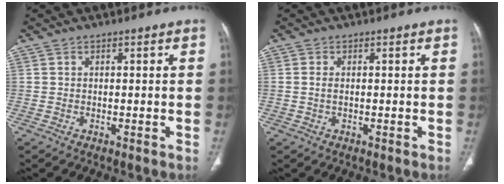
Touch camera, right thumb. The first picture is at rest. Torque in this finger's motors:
{"motor_torque": [-0.06, -0.01, 0.29, 0.21, -0.08]}